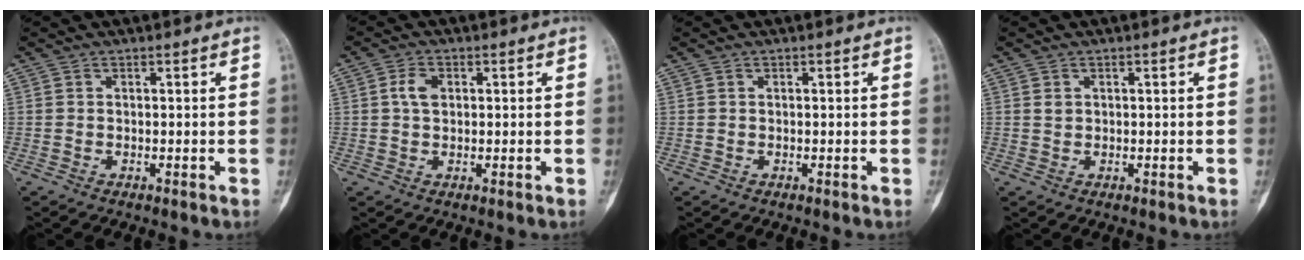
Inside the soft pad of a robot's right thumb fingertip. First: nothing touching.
{"total": 3.2, "force": [0.7, 2.2, 2.3], "torque": [-0.042, 0.003, 0.011]}
{"total": 0.0}
{"total": 0.9, "force": [0.4, 0.8, 0.4], "torque": [-0.001, 0.000, 0.006]}